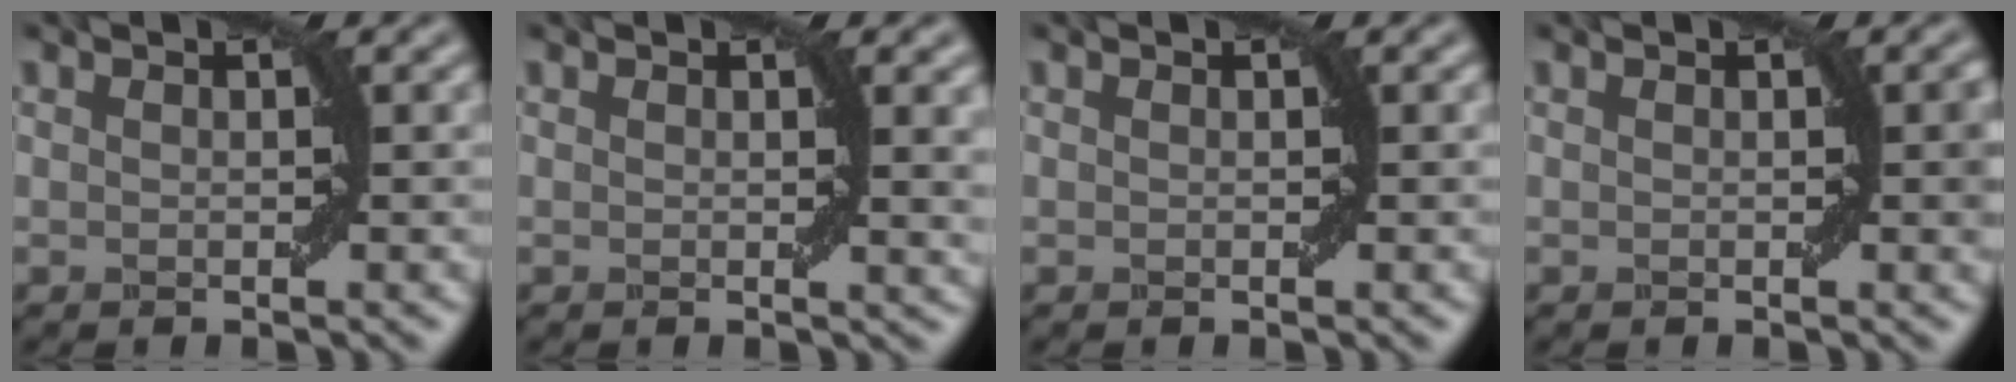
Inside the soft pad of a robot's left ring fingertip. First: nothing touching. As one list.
[{"total": 2.0, "force": [0.6, 0.3, 1.9], "torque": [-0.021, -0.005, 0.010]}, {"total": 0.0}, {"total": 1.1, "force": [0.1, 0.0, 1.1], "torque": [-0.010, 0.002, 0.002]}]